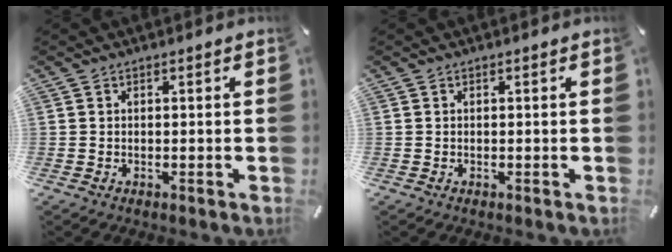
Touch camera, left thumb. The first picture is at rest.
{"total": 0.0}